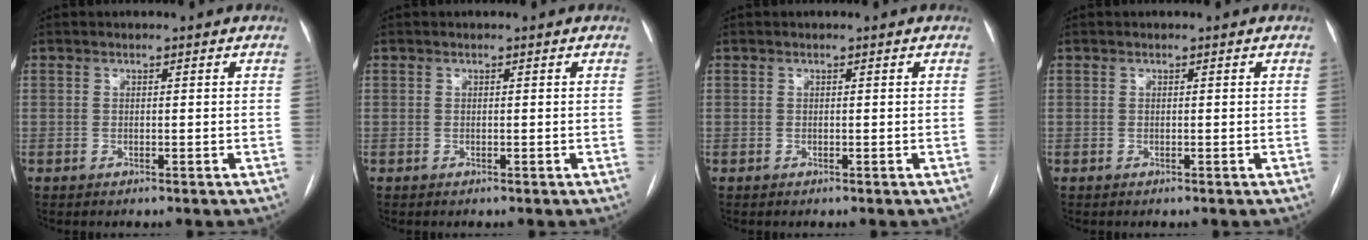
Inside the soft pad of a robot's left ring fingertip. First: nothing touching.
{"total": 0.0}
{"total": 0.0}
{"total": 0.0}